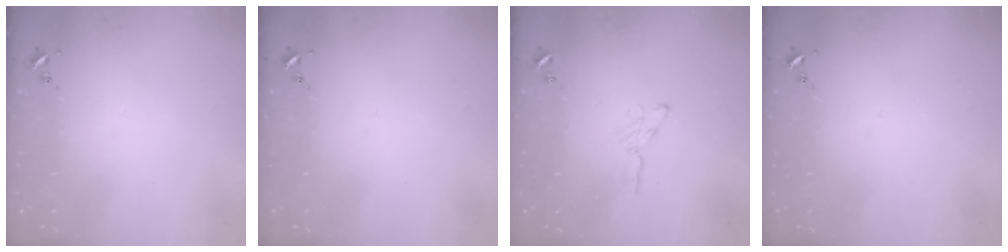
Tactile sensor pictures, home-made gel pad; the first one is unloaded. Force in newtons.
{"total": 0.0}
{"total": 4.3, "press": 4.2, "slide": 0.4}
{"total": 0.0}